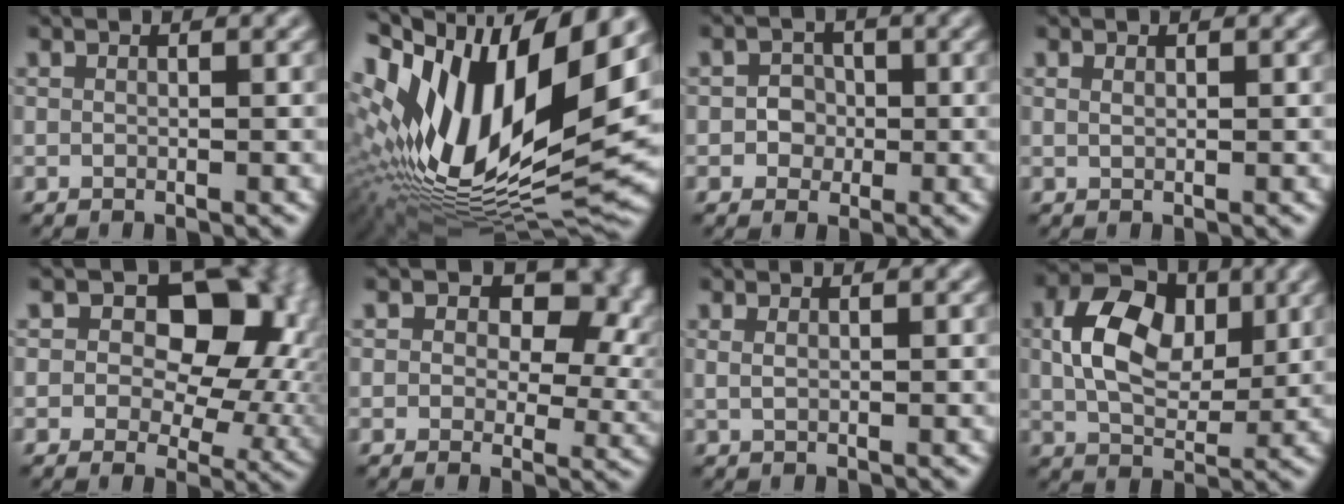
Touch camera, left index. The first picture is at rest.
{"total": 18.7, "force": [3.0, 8.4, 16.4], "torque": [-0.321, 0.005, 0.049]}
{"total": 1.9, "force": [-0.3, 1.8, 0.7], "torque": [0.007, 0.001, -0.013]}
{"total": 0.5, "force": [0.3, 0.2, 0.3], "torque": [-0.007, 0.000, 0.007]}
{"total": 11.8, "force": [2.8, 7.8, 8.3], "torque": [-0.085, -0.001, 0.031]}
{"total": 10.3, "force": [3.0, 6.9, 7.1], "torque": [-0.065, 0.008, 0.034]}
{"total": 0.9, "force": [0.4, 0.3, 0.7], "torque": [-0.012, 0.001, 0.006]}
{"total": 8.6, "force": [1.9, 5.6, 6.1], "torque": [-0.112, 0.008, 0.030]}